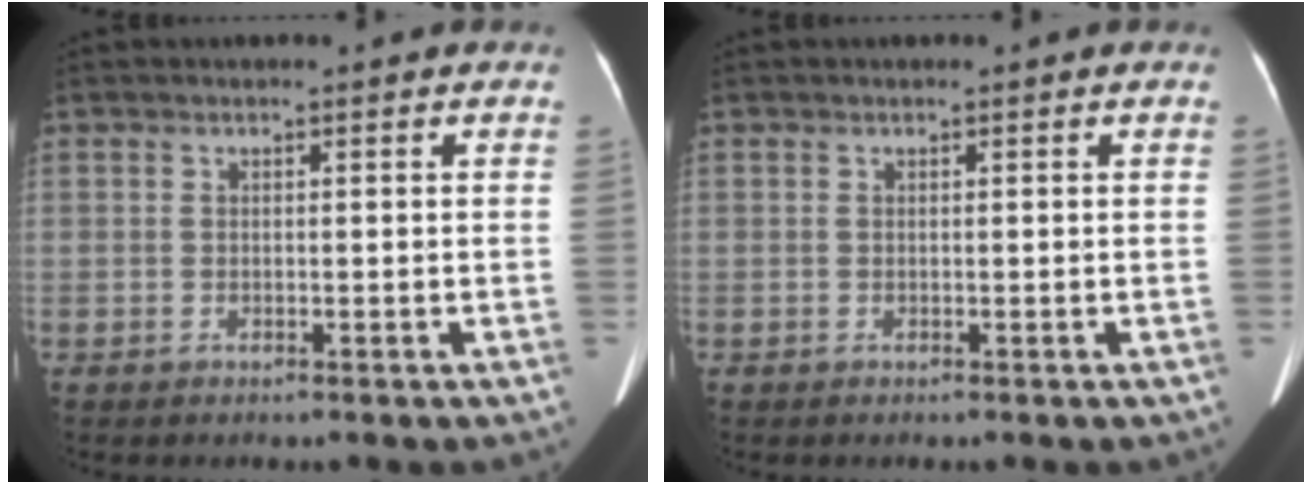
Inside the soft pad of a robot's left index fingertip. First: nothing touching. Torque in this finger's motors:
{"motor_torque": [0.00, 0.00, 0.02, 0.01]}